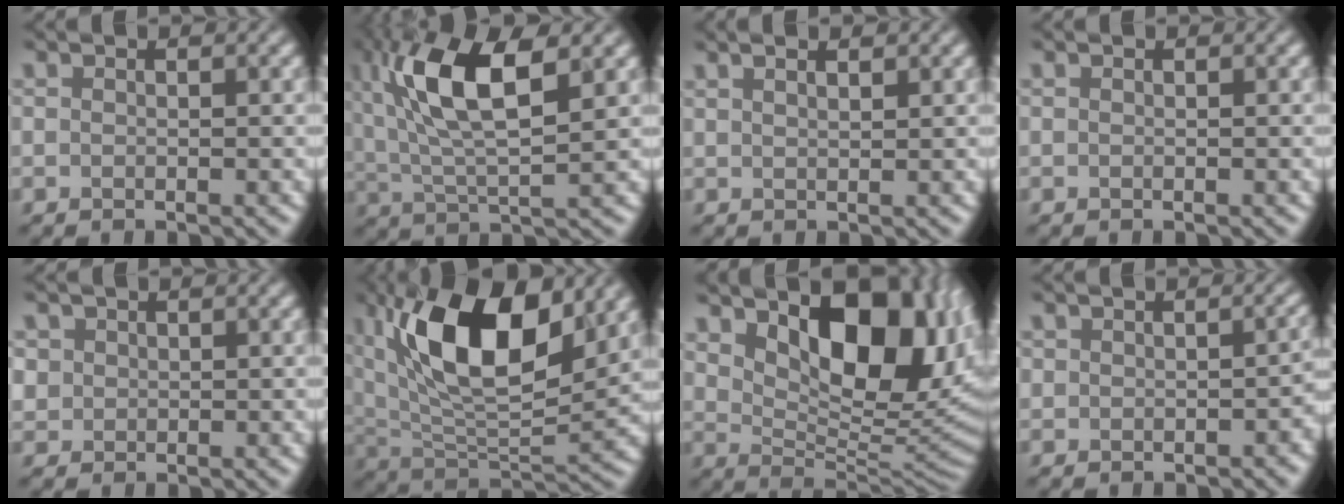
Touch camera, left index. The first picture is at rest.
{"total": 9.6, "force": [3.2, 3.2, 8.5], "torque": [-0.173, 0.011, 0.056]}
{"total": 1.7, "force": [1.3, 0.3, 1.1], "torque": [-0.010, 0.007, 0.009]}
{"total": 0.0}
{"total": 1.7, "force": [0.6, 1.5, 0.5], "torque": [-0.018, 0.003, 0.023]}
{"total": 12.9, "force": [4.7, 5.9, 10.5], "torque": [-0.180, 0.005, 0.083]}
{"total": 12.1, "force": [4.5, 6.5, 9.2], "torque": [-0.125, -0.010, 0.077]}
{"total": 2.6, "force": [-0.4, 2.1, 1.5], "torque": [-0.006, 0.000, -0.010]}